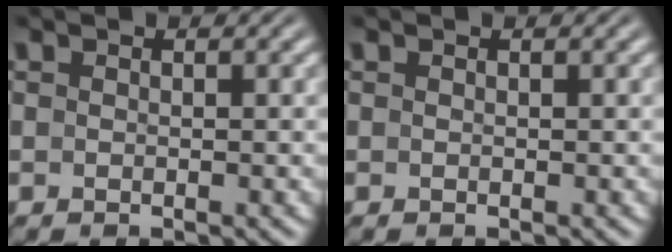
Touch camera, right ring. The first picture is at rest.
{"total": 0.0}